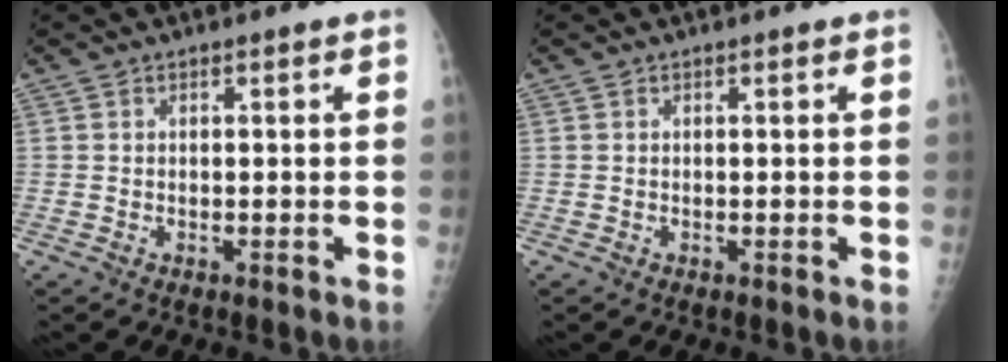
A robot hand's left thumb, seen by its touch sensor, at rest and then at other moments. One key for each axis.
{"total": 0.0}